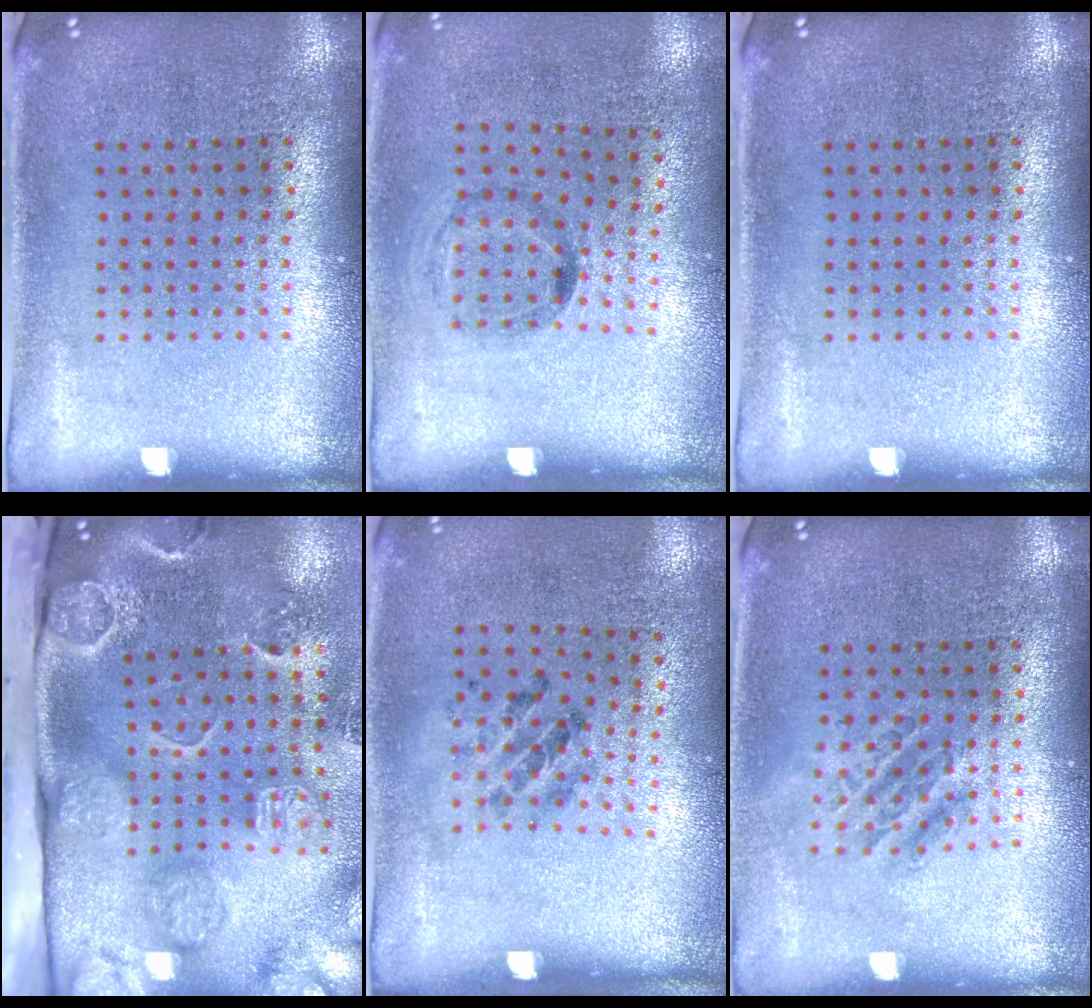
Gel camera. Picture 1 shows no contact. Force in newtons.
{"total": 1.2, "press": 0.7, "slide": 1.0}
{"total": 0.0}
{"total": 4.7, "press": 3.4, "slide": 3.3}
{"total": 1.4, "press": 0.7, "slide": 1.2}
{"total": 1.2, "press": 1.0, "slide": 0.5}